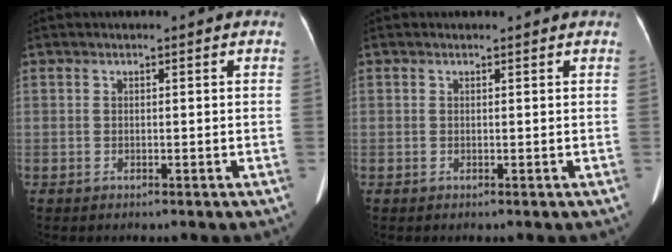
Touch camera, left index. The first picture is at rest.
{"total": 0.8, "force": [0.8, 0.3, 0.0], "torque": [-0.013, 0.006, 0.007]}